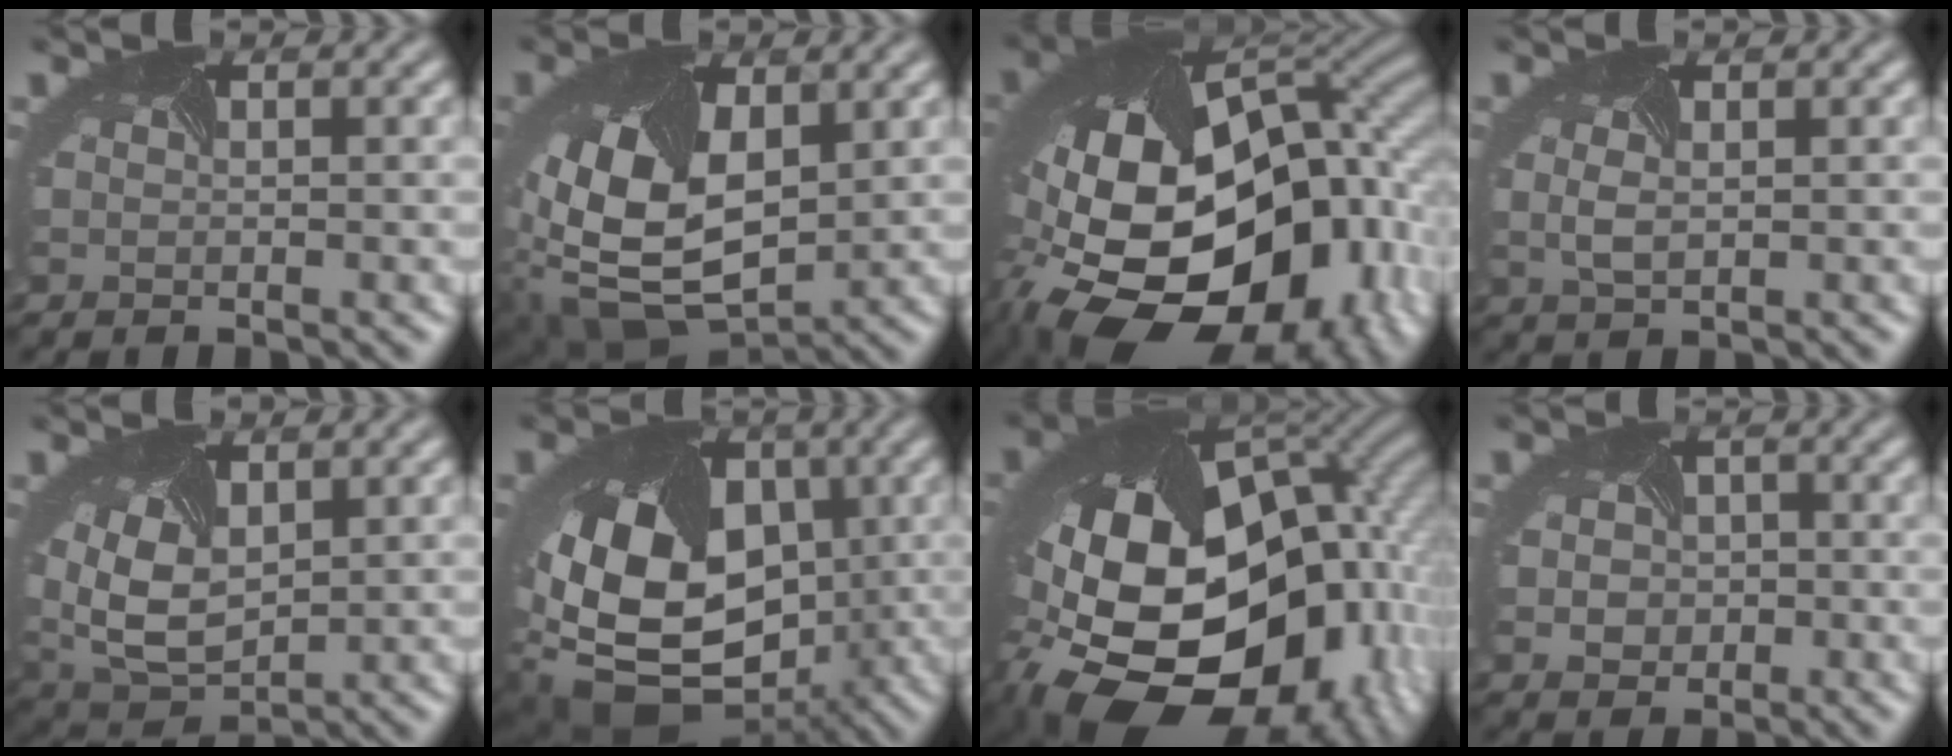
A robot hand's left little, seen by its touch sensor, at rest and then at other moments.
{"total": 11.1, "force": [0.4, 6.7, 8.8], "torque": [-0.214, -0.023, 0.013]}
{"total": 20.8, "force": [-6.1, 13.4, 14.7], "torque": [-0.292, -0.050, -0.077]}
{"total": 1.4, "force": [0.2, 0.7, 1.2], "torque": [-0.033, -0.002, 0.009]}
{"total": 6.5, "force": [1.2, 4.1, 4.9], "torque": [-0.129, -0.008, 0.029]}
{"total": 15.7, "force": [-2.5, 11.1, 10.9], "torque": [-0.189, -0.036, -0.026]}
{"total": 20.7, "force": [-4.2, 14.7, 14.0], "torque": [-0.271, -0.057, -0.037]}
{"total": 2.9, "force": [-0.2, 2.5, 1.5], "torque": [-0.021, -0.001, -0.002]}